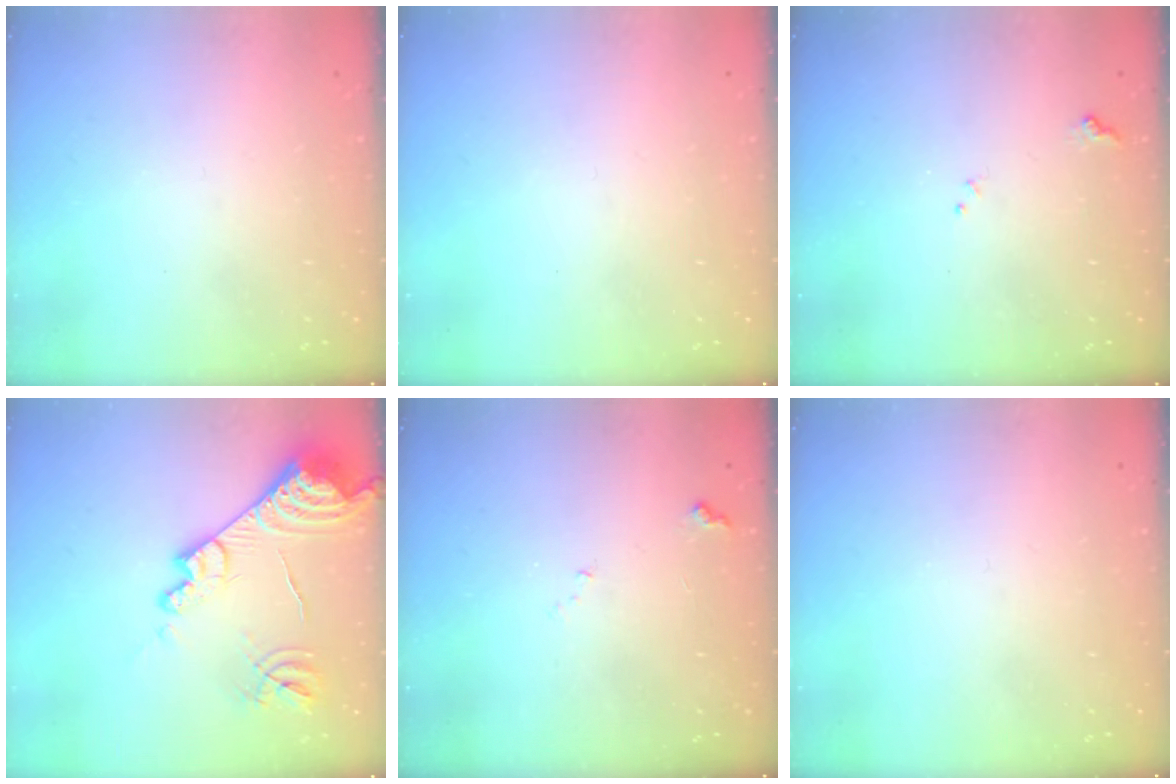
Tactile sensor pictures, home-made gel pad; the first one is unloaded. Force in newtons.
{"total": 0.0}
{"total": 7.2, "press": 7.1, "slide": 0.9}
{"total": 21.3, "press": 21.2, "slide": 2.2}
{"total": 7.4, "press": 7.4, "slide": 0.8}
{"total": 0.0}